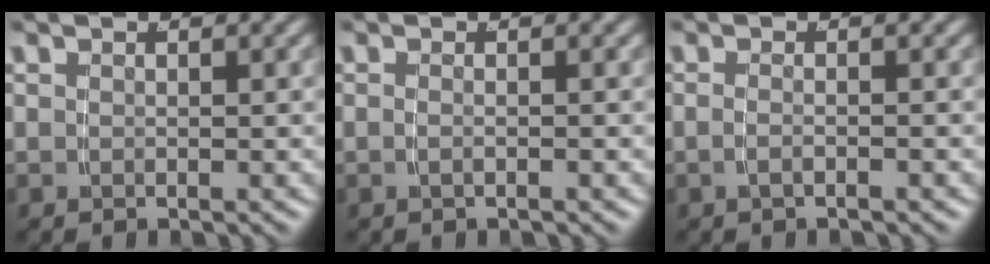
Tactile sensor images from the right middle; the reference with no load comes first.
{"total": 1.0, "force": [-0.5, -0.6, 0.6], "torque": [-0.013, -0.006, -0.006]}
{"total": 1.2, "force": [-0.8, -0.5, 0.8], "torque": [-0.019, -0.007, -0.011]}